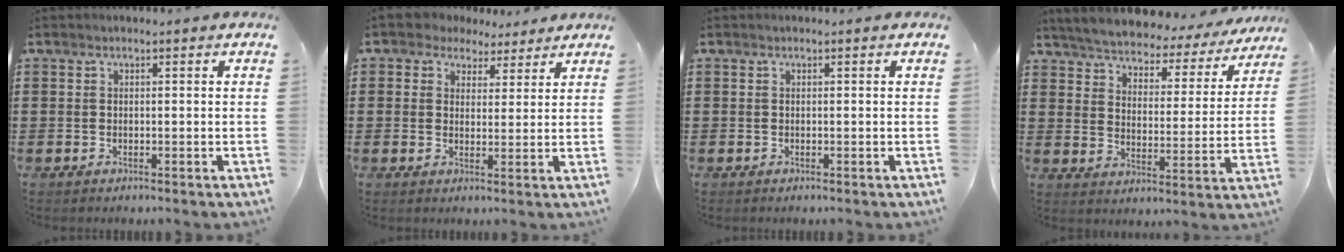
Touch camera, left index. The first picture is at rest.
{"total": 3.7, "force": [2.6, 2.6, 0.3], "torque": [-0.024, 0.003, 0.047]}
{"total": 0.0}
{"total": 4.2, "force": [4.2, 0.2, 0.1], "torque": [-0.031, -0.038, 0.066]}